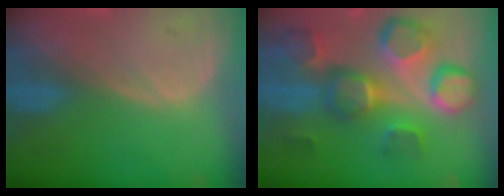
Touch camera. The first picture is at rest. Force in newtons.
{"total": 12.8, "press": 11.2, "slide": 6.2}